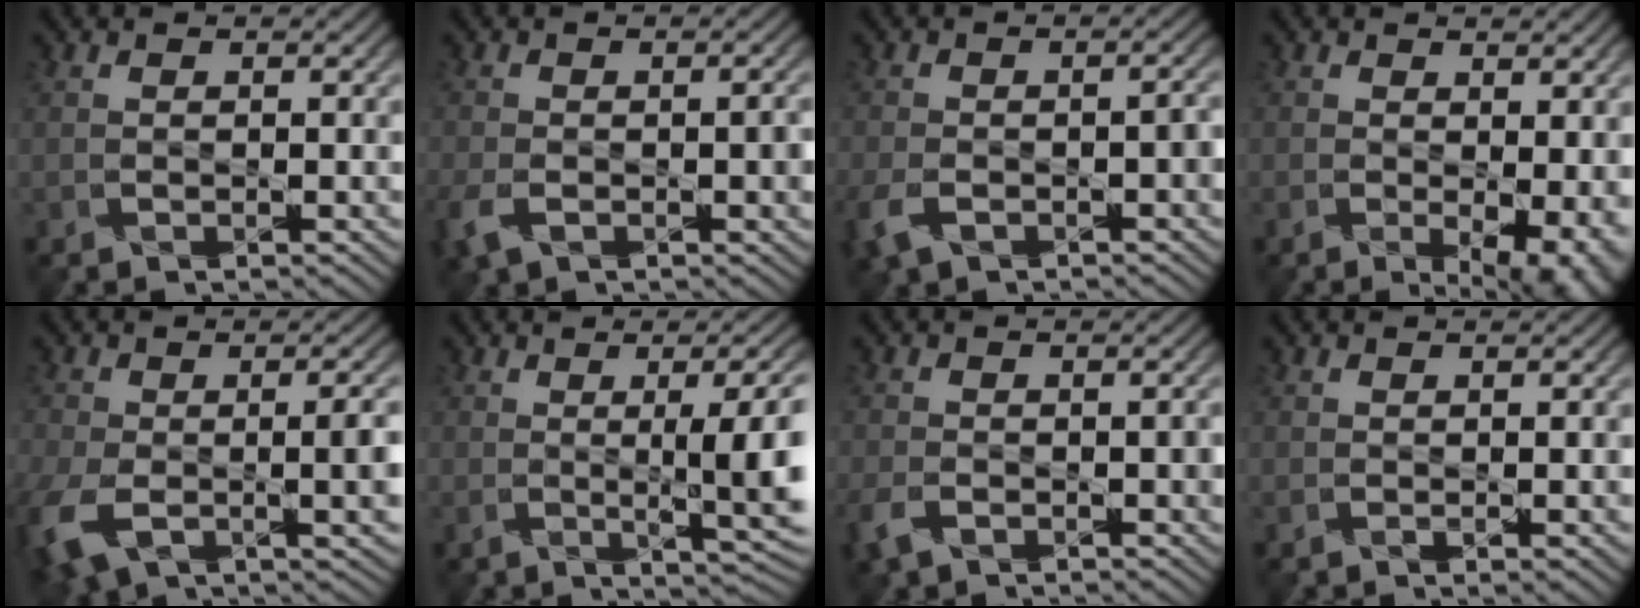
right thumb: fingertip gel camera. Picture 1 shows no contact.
{"total": 4.2, "force": [-1.9, 2.5, 2.9], "torque": [-0.063, -0.009, -0.035]}
{"total": 5.0, "force": [-2.6, 2.8, 3.2], "torque": [-0.071, -0.009, -0.049]}
{"total": 7.6, "force": [-1.2, 4.2, 6.2], "torque": [-0.098, -0.020, 0.000]}
{"total": 9.8, "force": [-3.4, 5.2, 7.6], "torque": [-0.172, -0.045, -0.039]}
{"total": 7.6, "force": [-0.6, 1.6, 7.4], "torque": [-0.109, 0.000, -0.002]}
{"total": 3.4, "force": [-1.8, 2.1, 2.0], "torque": [-0.049, -0.005, -0.036]}
{"total": 0.9, "force": [-0.2, 0.3, 0.8], "torque": [-0.016, -0.002, -0.004]}